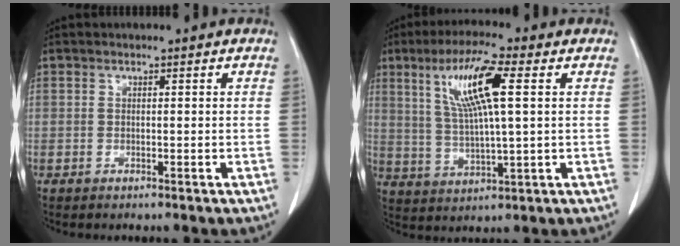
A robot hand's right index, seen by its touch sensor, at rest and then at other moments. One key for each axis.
{"total": 10.9, "fx": 3.7, "fy": 1.0, "fz": 10.2, "tx": -0.197, "ty": 0.009, "tz": 0.070}